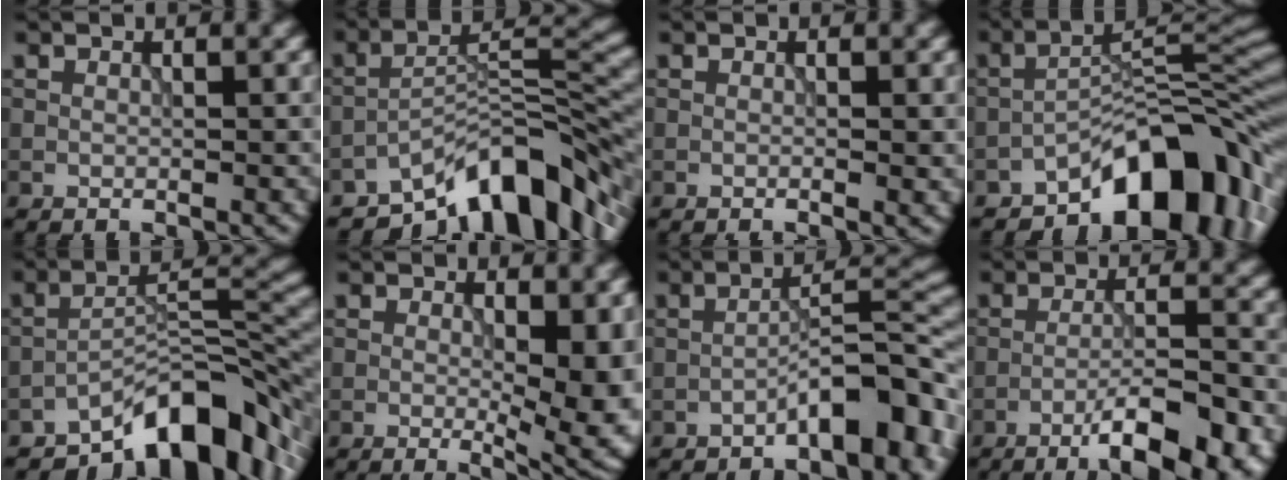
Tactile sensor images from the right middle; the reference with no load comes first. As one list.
[{"total": 10.6, "force": [-7.4, 3.6, 6.7], "torque": [-0.089, 0.008, -0.141]}, {"total": 0.8, "force": [-0.1, 0.1, 0.8], "torque": [-0.012, -0.004, -0.003]}, {"total": 10.9, "force": [-6.5, 4.4, 7.5], "torque": [-0.085, 0.014, -0.120]}, {"total": 9.7, "force": [-6.5, 3.3, 6.3], "torque": [-0.079, 0.011, -0.117]}, {"total": 8.9, "force": [-0.1, 3.9, 8.0], "torque": [-0.086, -0.004, -0.001]}, {"total": 7.4, "force": [-4.0, 2.1, 5.9], "torque": [-0.079, 0.023, -0.067]}, {"total": 7.8, "force": [-4.6, 1.5, 6.1], "torque": [-0.096, 0.009, -0.067]}]